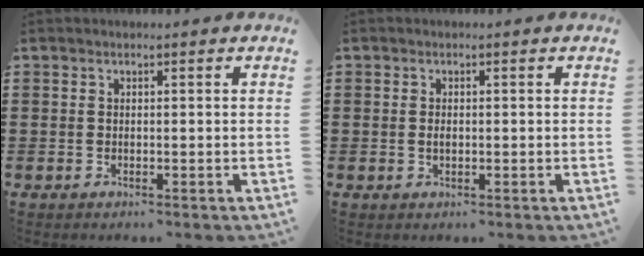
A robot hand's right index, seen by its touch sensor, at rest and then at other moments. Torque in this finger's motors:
{"motor_torque": [2.14, 0.00, 0.05, -0.07]}